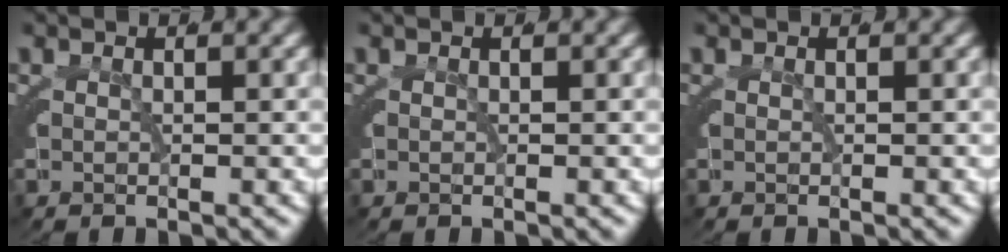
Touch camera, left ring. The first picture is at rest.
{"total": 0.0}
{"total": 0.0}